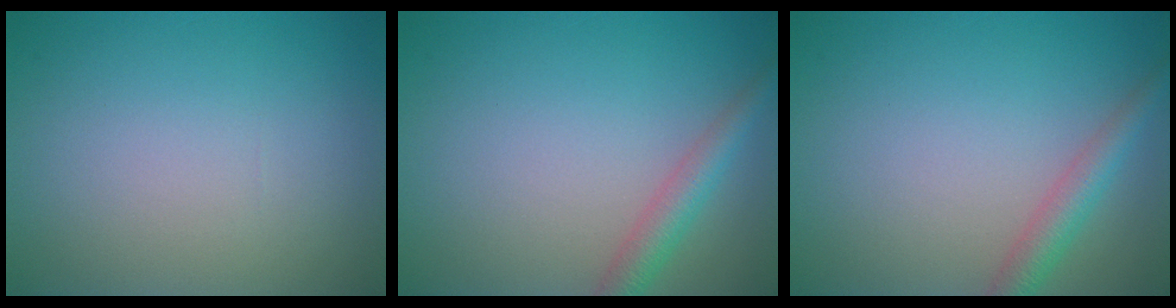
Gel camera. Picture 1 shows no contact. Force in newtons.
{"total": 2.7, "press": 2.7, "slide": 0.1}
{"total": 2.7, "press": 2.7, "slide": 0.1}